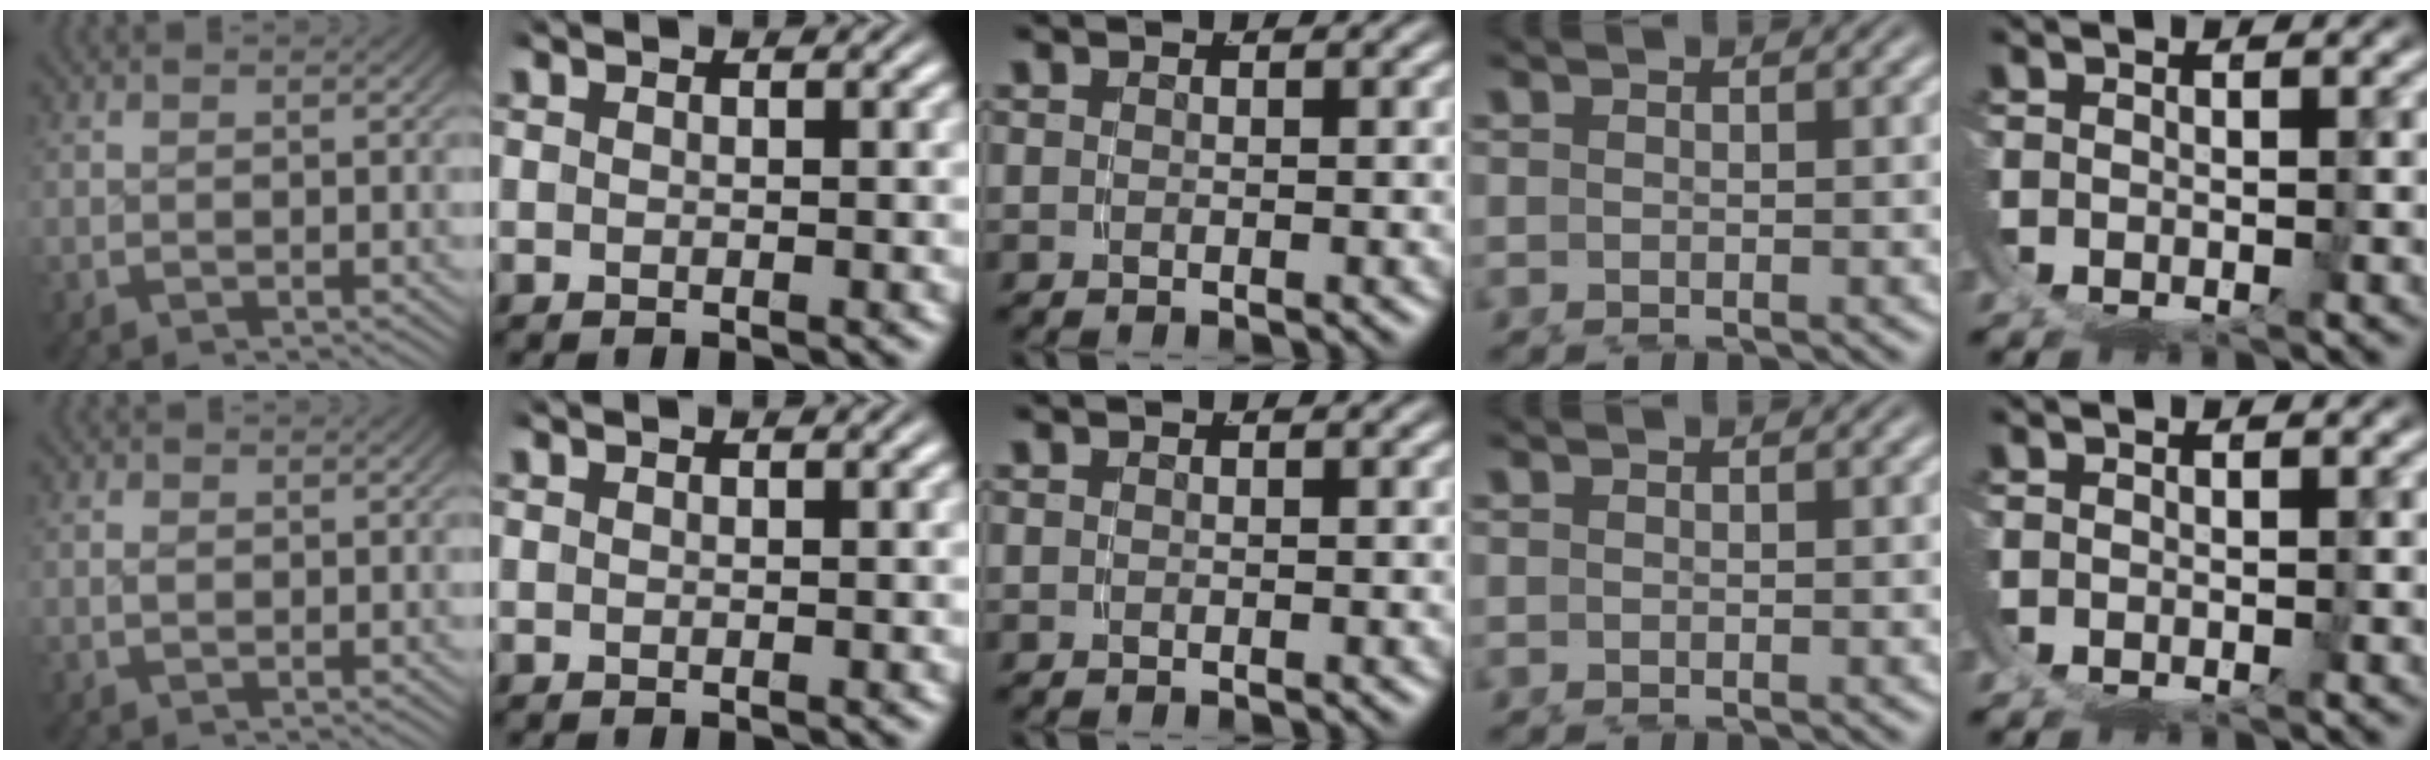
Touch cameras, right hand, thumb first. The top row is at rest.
{"thumb": {"total": 0.7, "force": [0.1, 0.7, 0.4], "torque": [-0.010, -0.009, 0.006]}}